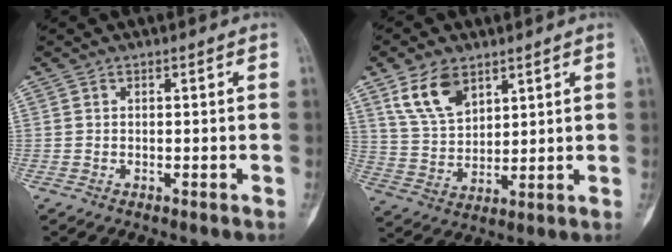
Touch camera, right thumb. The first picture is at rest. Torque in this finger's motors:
{"motor_torque": [-0.10, 0.61, 0.59, 0.77, 0.02]}